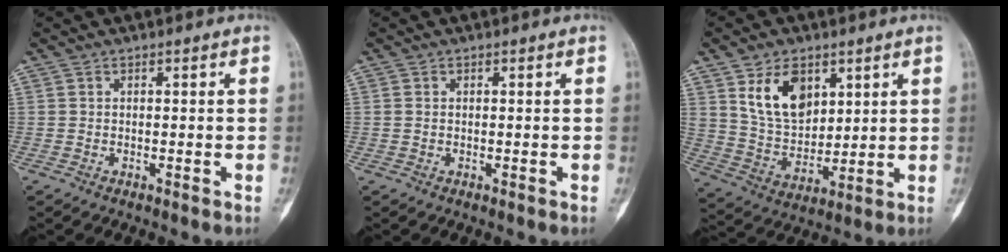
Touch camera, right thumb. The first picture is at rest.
{"total": 0.6, "force": [0.1, 0.5, 0.4], "torque": [-0.004, 0.002, 0.001]}
{"total": 12.1, "force": [5.5, 7.9, 7.4], "torque": [-0.097, -0.030, 0.116]}